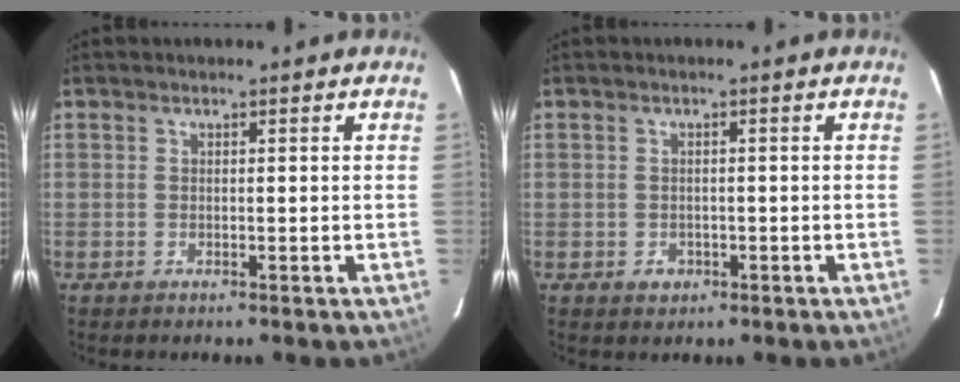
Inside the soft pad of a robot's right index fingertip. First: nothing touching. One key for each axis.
{"total": 2.2, "fx": -0.8, "fy": 1.9, "fz": 0.6, "tx": -0.010, "ty": 0.001, "tz": -0.007}